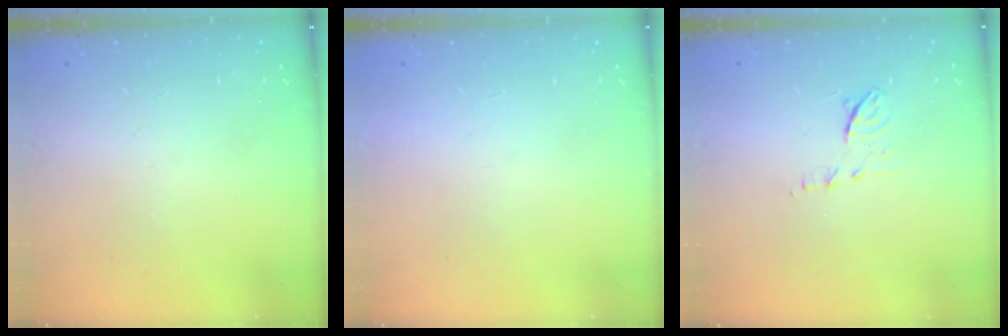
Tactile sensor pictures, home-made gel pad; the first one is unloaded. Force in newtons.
{"total": 1.5, "press": 1.5, "slide": 0.1}
{"total": 6.8, "press": 6.8, "slide": 0.9}